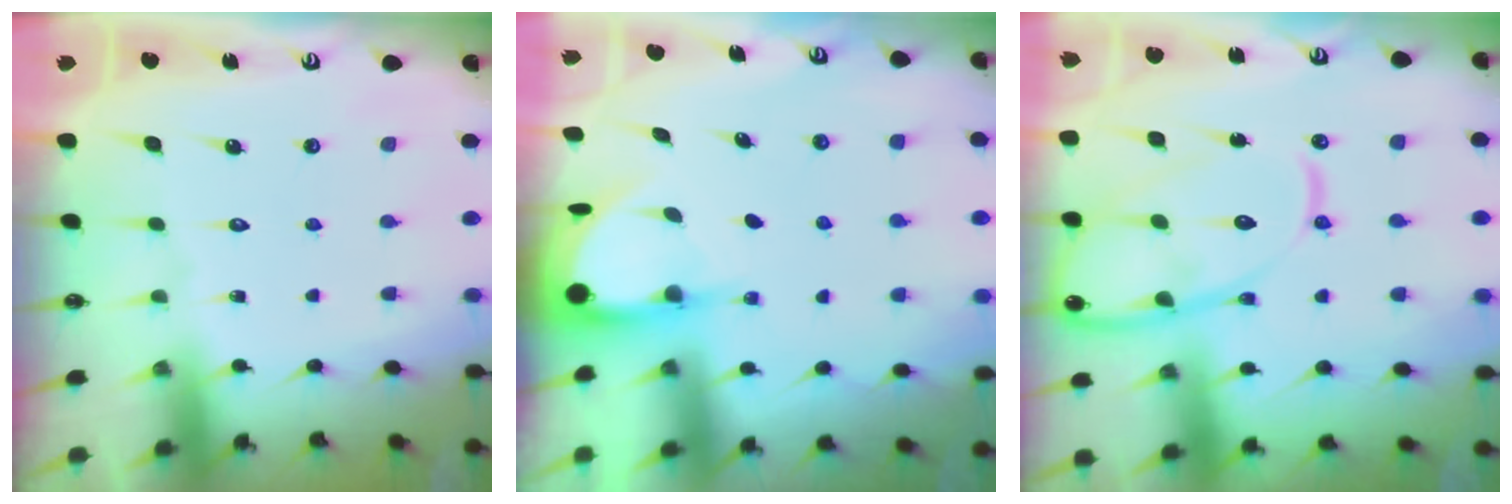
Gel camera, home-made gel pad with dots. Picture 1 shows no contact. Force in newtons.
{"total": 3.9, "press": 3.9, "slide": 0.6}
{"total": 16.8, "press": 16.7, "slide": 1.6}